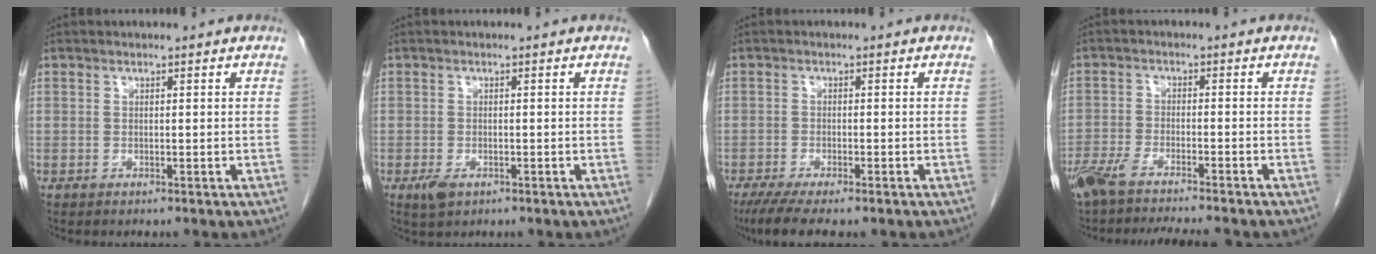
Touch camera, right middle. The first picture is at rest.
{"total": 2.4, "force": [-1.2, 1.2, 1.6], "torque": [-0.036, -0.003, -0.015]}
{"total": 7.7, "force": [-5.9, 1.4, 4.7], "torque": [-0.072, -0.016, -0.091]}
{"total": 12.1, "force": [-10.4, 0.9, 6.0], "torque": [-0.093, -0.016, -0.164]}